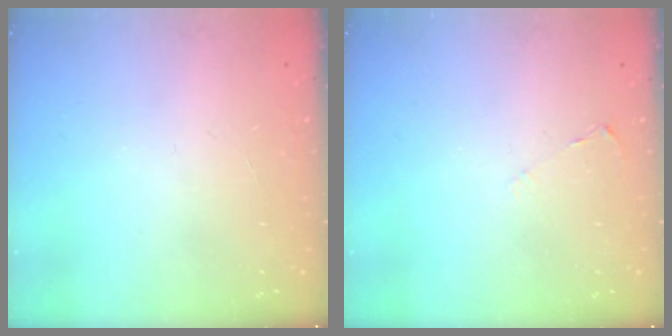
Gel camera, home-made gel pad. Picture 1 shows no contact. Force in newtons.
{"total": 2.4, "press": 2.3, "slide": 0.4}